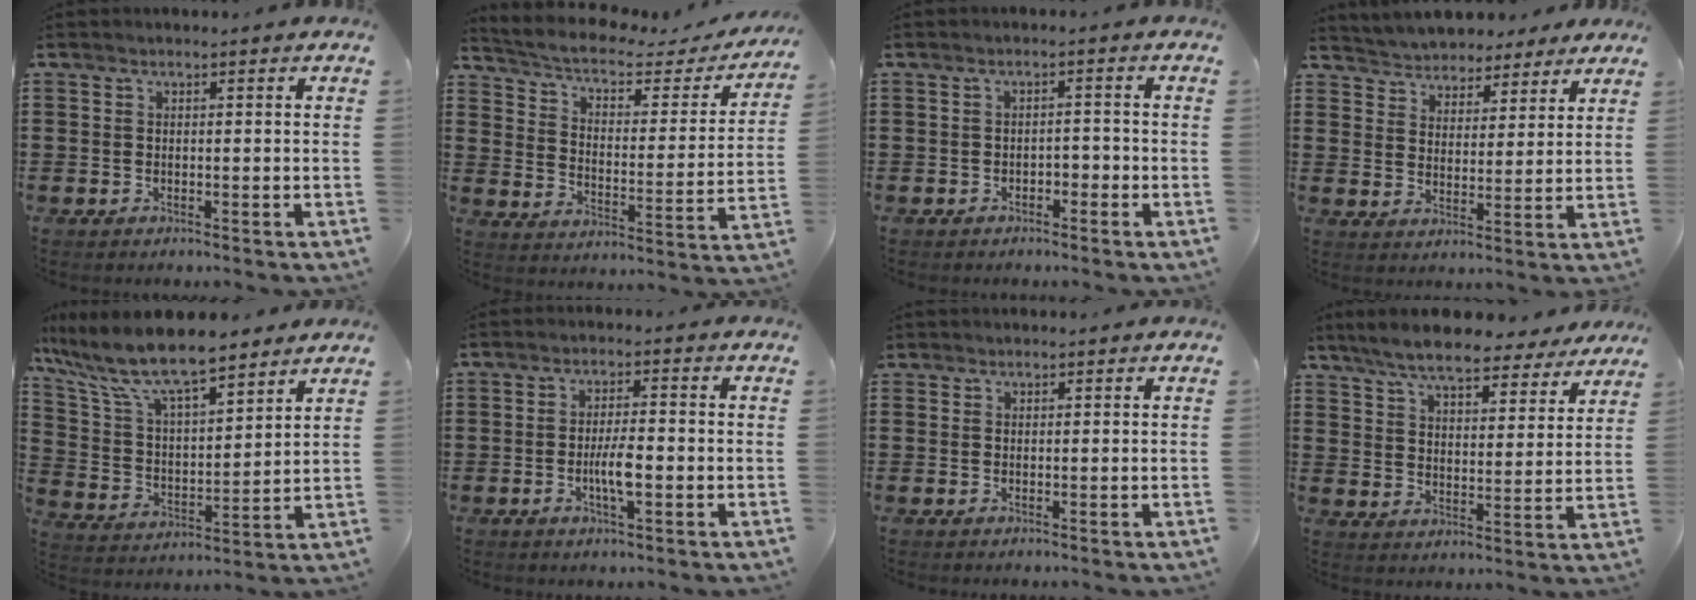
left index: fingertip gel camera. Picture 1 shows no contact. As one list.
[{"total": 4.2, "force": [3.0, 1.3, 2.6], "torque": [-0.068, -0.026, 0.043]}, {"total": 1.5, "force": [-1.3, 0.6, 0.4], "torque": [-0.016, 0.000, -0.030]}, {"total": 4.2, "force": [4.0, 0.9, -0.6], "torque": [-0.013, -0.021, 0.070]}, {"total": 10.3, "force": [8.6, 2.0, 5.3], "torque": [-0.137, -0.041, 0.149]}, {"total": 4.6, "force": [-1.0, 1.0, 4.4], "torque": [-0.083, 0.001, -0.021]}, {"total": 0.7, "force": [0.5, 0.4, 0.1], "torque": [-0.004, 0.002, 0.010]}, {"total": 8.4, "force": [7.7, 1.0, 3.4], "torque": [-0.096, -0.033, 0.139]}]